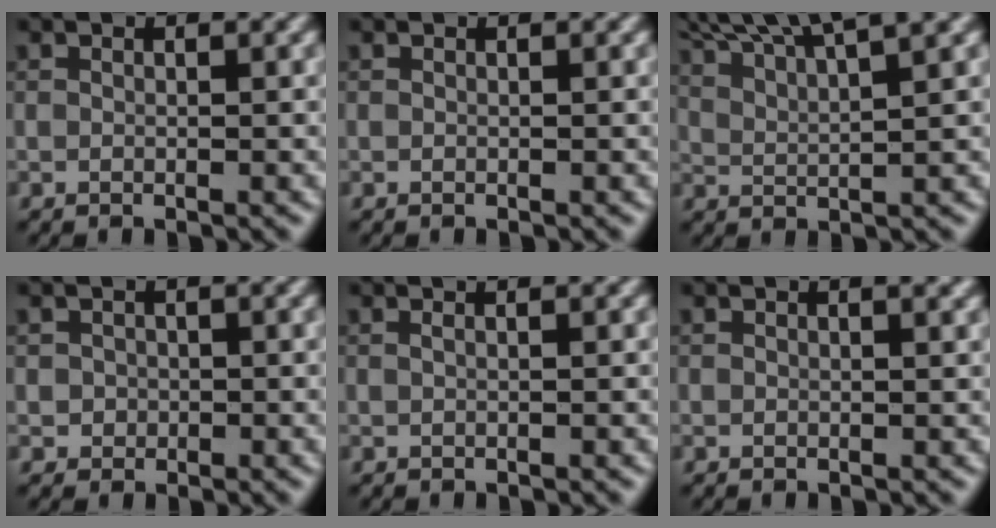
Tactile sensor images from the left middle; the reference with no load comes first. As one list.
[{"total": 0.0}, {"total": 9.0, "force": [7.2, 1.7, 5.1], "torque": [-0.075, 0.034, 0.083]}, {"total": 0.9, "force": [0.0, 0.9, 0.0], "torque": [0.007, -0.003, -0.002]}, {"total": 1.4, "force": [0.7, 0.6, 1.1], "torque": [-0.008, -0.002, -0.005]}, {"total": 1.2, "force": [0.7, 0.4, 1.0], "torque": [-0.009, 0.004, 0.008]}]